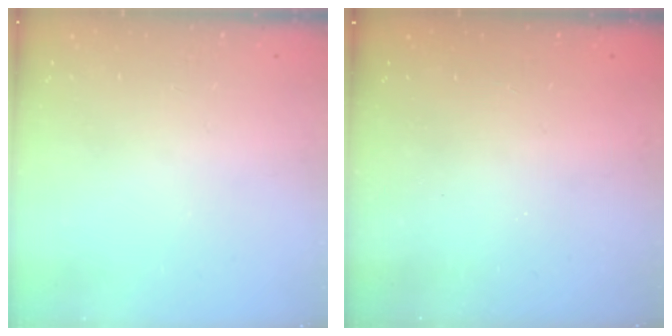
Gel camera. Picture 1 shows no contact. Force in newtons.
{"total": 2.3, "press": 2.2, "slide": 0.8}